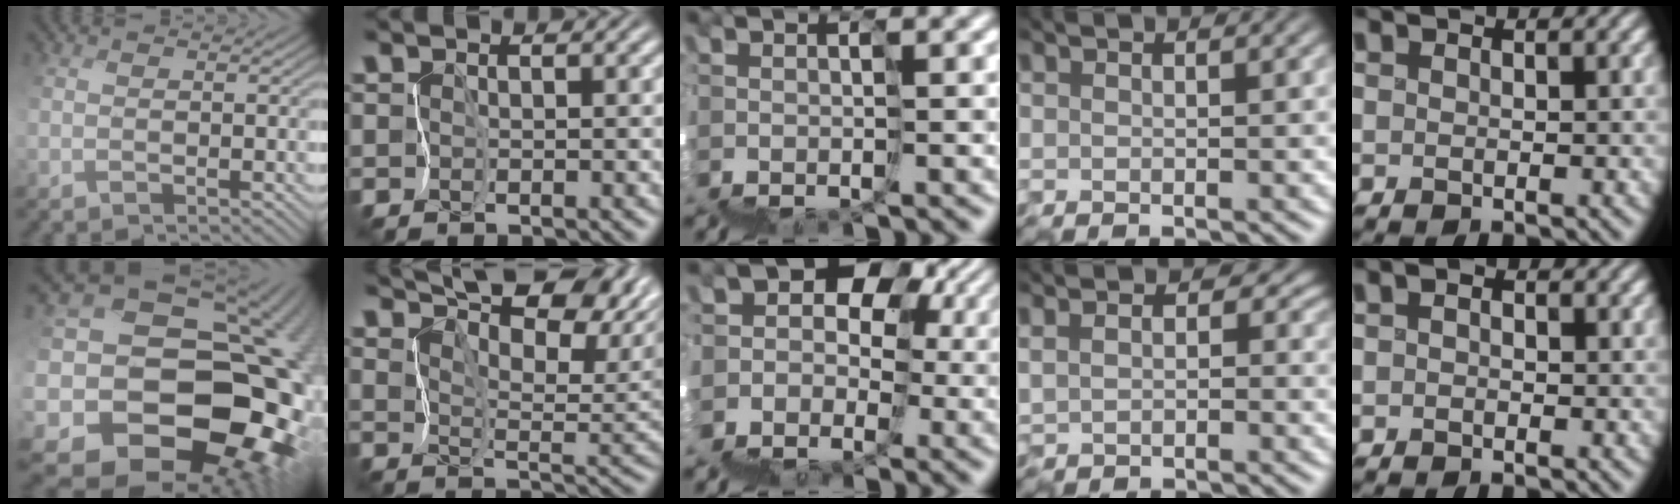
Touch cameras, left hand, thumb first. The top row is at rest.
{"thumb": {"total": 20.7, "force": [-8.4, 15.0, 11.5], "torque": [-0.189, -0.002, -0.147]}, "index": {"total": 12.5, "force": [9.7, 3.6, 7.1], "torque": [-0.123, 0.017, 0.135]}, "middle": {"total": 7.8, "force": [-0.7, 7.5, 1.9], "torque": [-0.018, 0.044, -0.027]}, "ring": {"total": 5.9, "force": [2.6, 3.9, 3.6], "torque": [-0.046, 0.035, 0.022]}, "little": {"total": 1.1, "force": [-0.6, 0.7, 0.6], "torque": [-0.011, 0.000, -0.017]}}